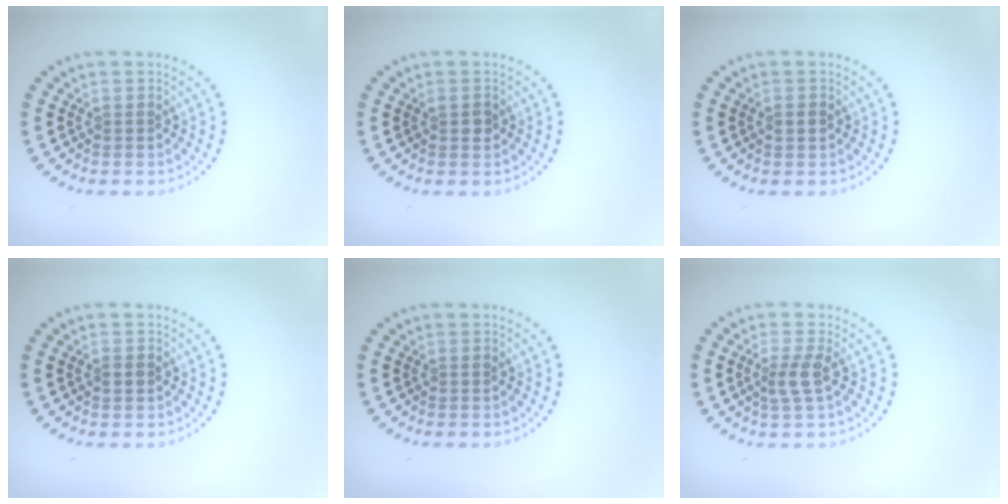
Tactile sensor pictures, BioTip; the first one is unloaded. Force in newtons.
{"total": 1.0, "press": 1.0, "slide": 0.2}
{"total": 1.4, "press": 1.4, "slide": 0.1}
{"total": 1.2, "press": 1.2, "slide": 0.2}
{"total": 0.0}
{"total": 2.1, "press": 1.7, "slide": 1.2}